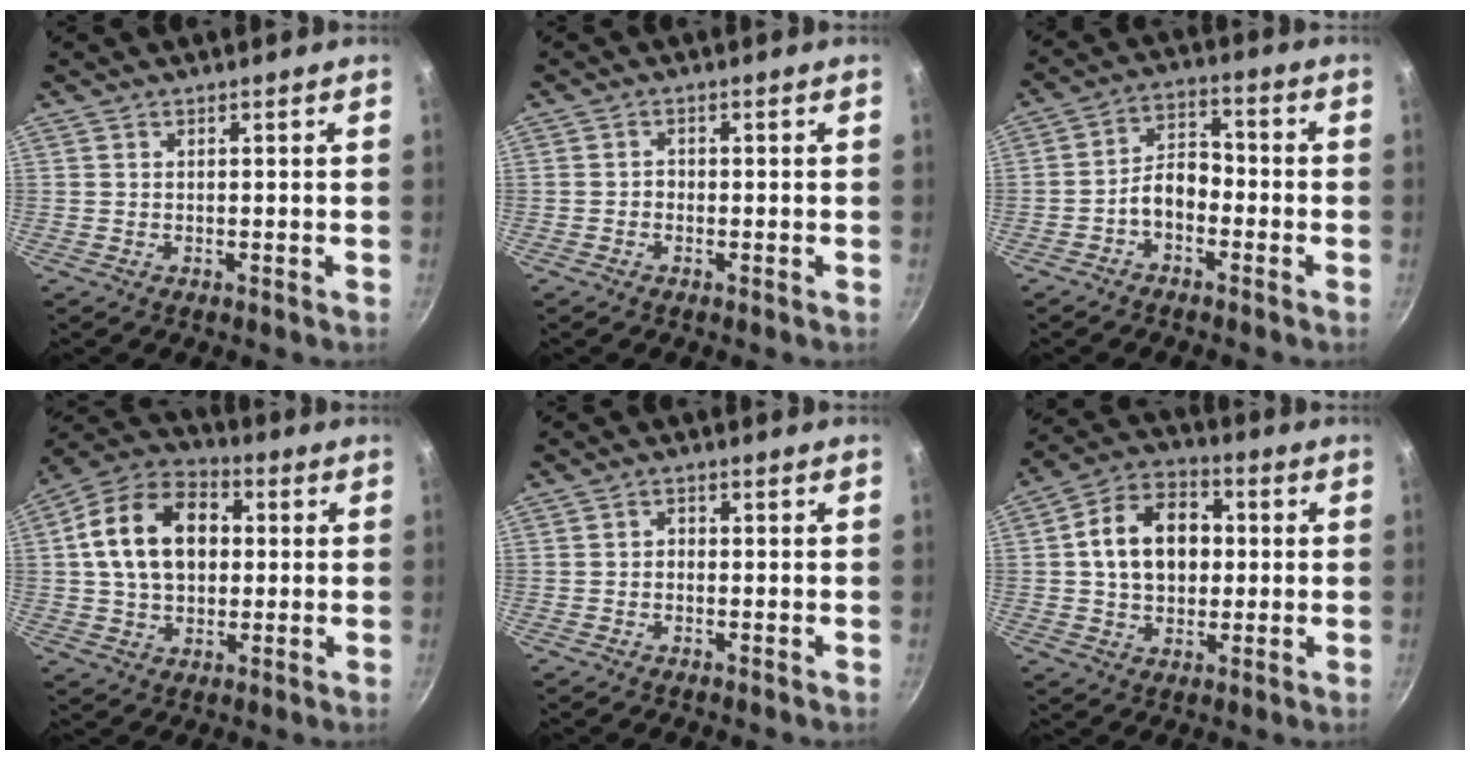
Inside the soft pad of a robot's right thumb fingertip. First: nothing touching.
{"total": 1.1, "force": [-0.6, 0.8, 0.4], "torque": [-0.005, 0.006, -0.015]}
{"total": 6.3, "force": [-2.7, 4.0, 4.1], "torque": [-0.054, 0.042, -0.056]}
{"total": 16.5, "force": [2.2, 11.6, 11.5], "torque": [-0.169, 0.025, 0.023]}
{"total": 1.3, "force": [-0.5, 1.0, 0.6], "torque": [-0.009, 0.009, -0.009]}
{"total": 13.9, "force": [1.1, 10.2, 9.3], "torque": [-0.124, 0.023, 0.006]}